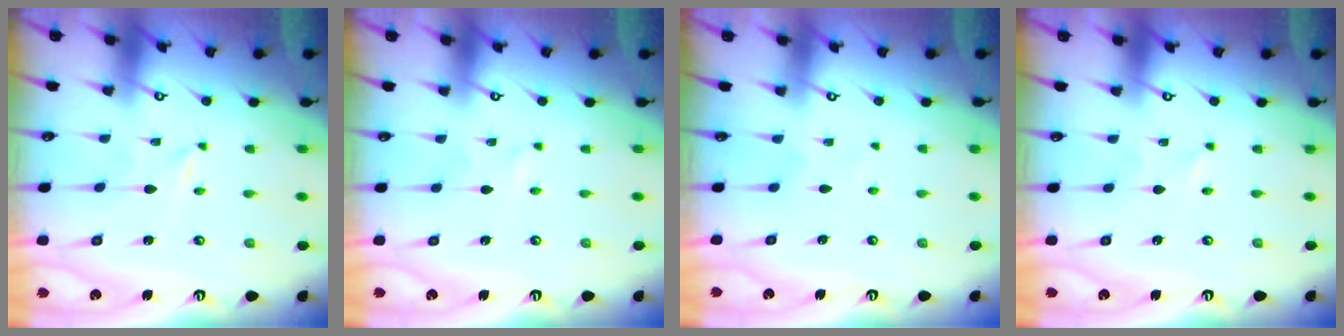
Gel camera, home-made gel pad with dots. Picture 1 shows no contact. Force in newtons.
{"total": 0.0}
{"total": 2.8, "press": 2.7, "slide": 0.3}
{"total": 0.0}